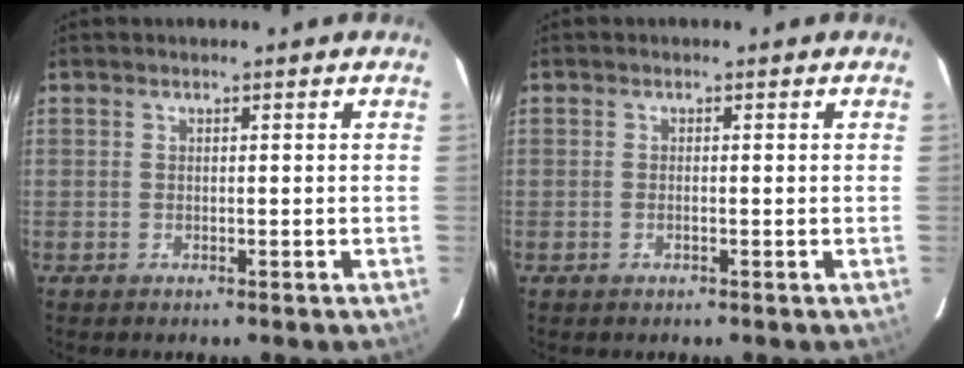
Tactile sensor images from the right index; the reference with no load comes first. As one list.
[{"total": 0.6, "force": [-0.2, 0.0, 0.5], "torque": [-0.012, 0.000, -0.003]}]